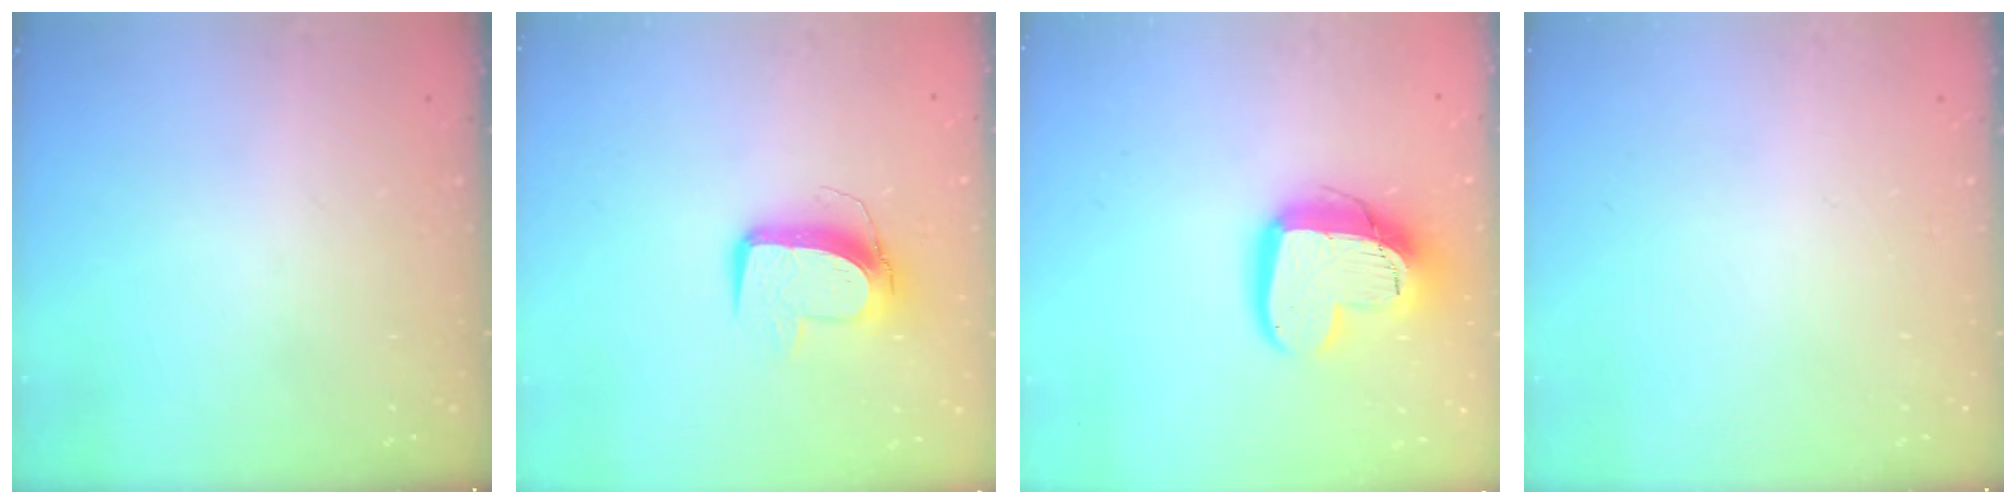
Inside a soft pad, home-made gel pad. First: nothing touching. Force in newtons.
{"total": 10.9, "press": 10.9, "slide": 0.7}
{"total": 16.3, "press": 16.3, "slide": 1.4}
{"total": 0.0}